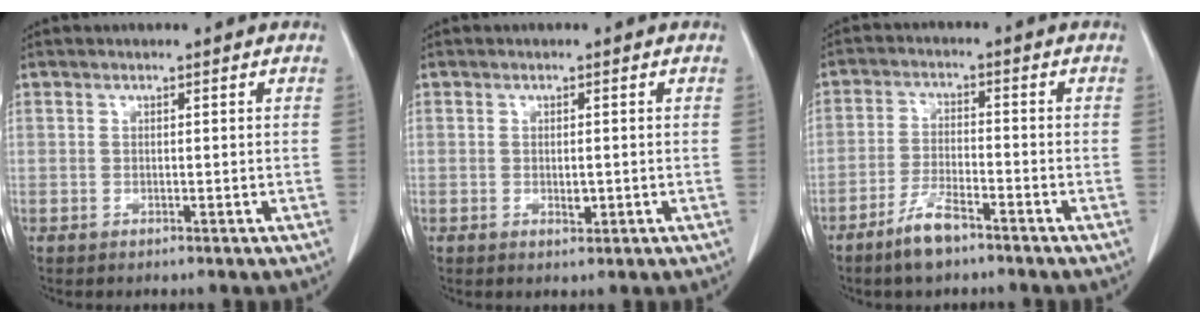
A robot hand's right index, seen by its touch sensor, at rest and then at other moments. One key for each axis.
{"total": 1.6, "fx": -0.2, "fy": 0.7, "fz": 1.4, "tx": -0.024, "ty": -0.003, "tz": -0.001}
{"total": 5.8, "fx": -4.2, "fy": 1.3, "fz": 3.7, "tx": -0.081, "ty": -0.005, "tz": -0.077}